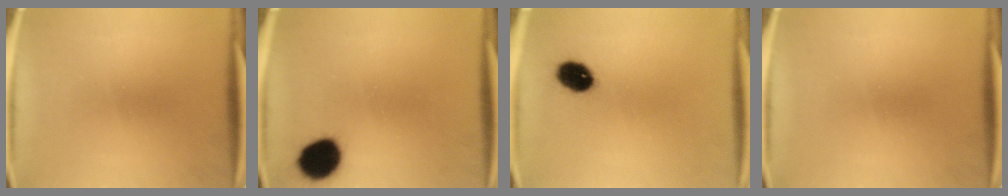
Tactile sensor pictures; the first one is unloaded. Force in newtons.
{"total": 11.1}
{"total": 6.9}
{"total": 0.0}